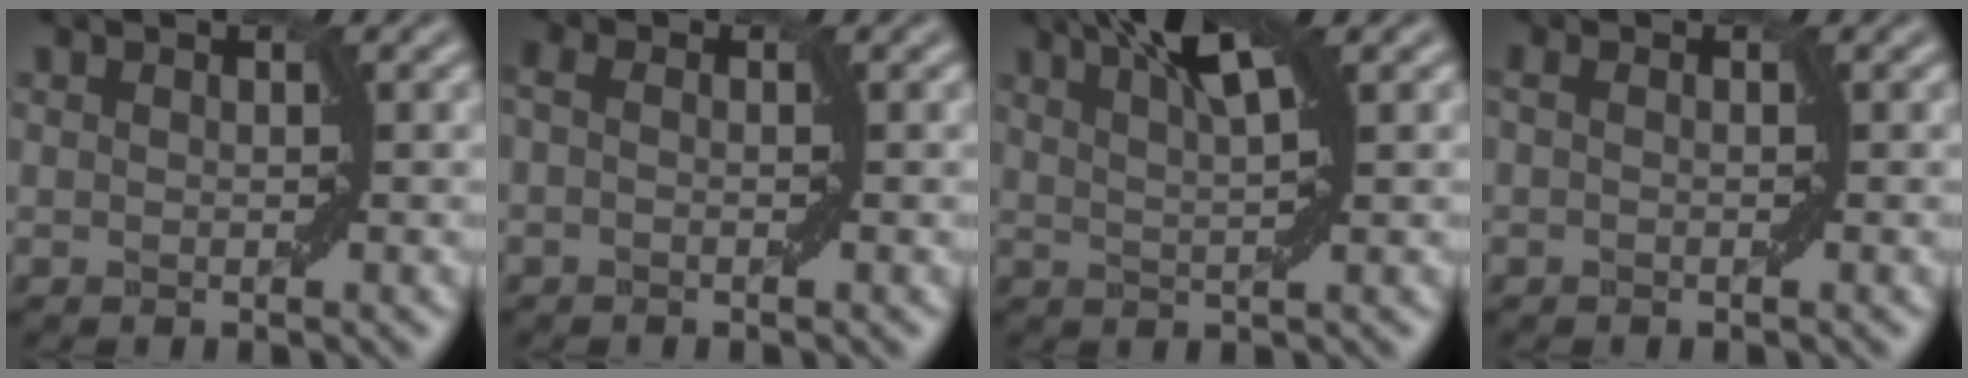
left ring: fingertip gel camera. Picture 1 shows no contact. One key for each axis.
{"total": 0.9, "fx": -0.3, "fy": 0.4, "fz": 0.8, "tx": -0.016, "ty": 0.004, "tz": -0.012}
{"total": 4.4, "fx": 2.3, "fy": 0.9, "fz": 3.6, "tx": -0.053, "ty": 0.012, "tz": 0.032}
{"total": 0.6, "fx": -0.1, "fy": 0.1, "fz": 0.6, "tx": -0.013, "ty": 0.000, "tz": -0.005}